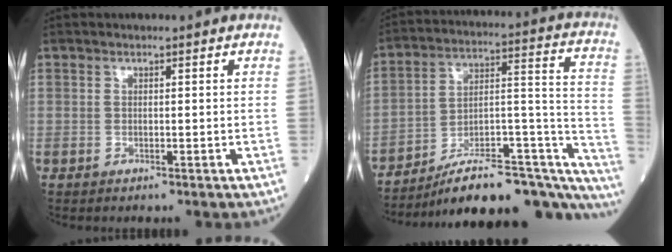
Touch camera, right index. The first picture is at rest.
{"total": 25.4, "force": [-20.3, 6.2, 13.9], "torque": [-0.121, 0.051, -0.292]}